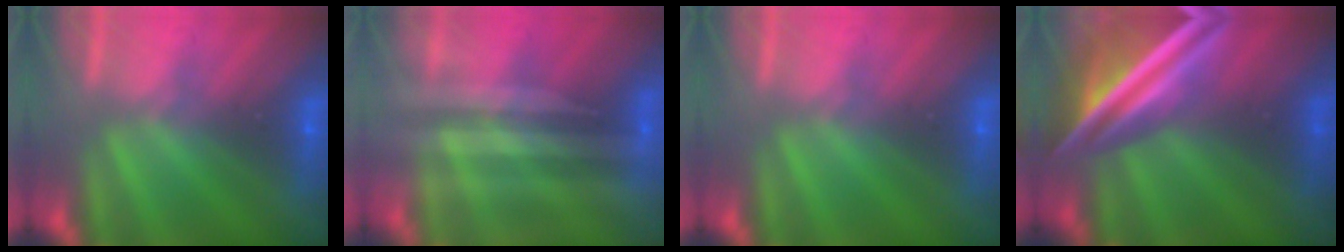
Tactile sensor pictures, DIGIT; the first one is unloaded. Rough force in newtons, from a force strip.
{"total": 2.0}
{"total": 0.0}
{"total": 9.2}